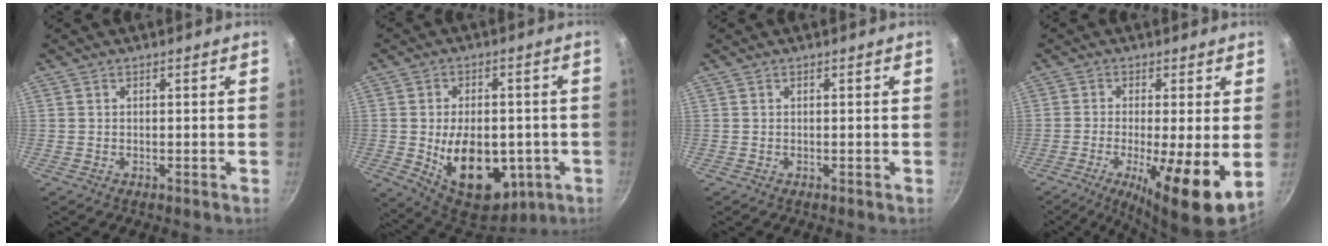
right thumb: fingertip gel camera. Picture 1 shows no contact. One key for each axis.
{"total": 18.0, "fx": -3.5, "fy": 11.3, "fz": 13.6, "tx": -0.172, "ty": -0.004, "tz": -0.032}
{"total": 0.0}
{"total": 11.7, "fx": -2.4, "fy": 2.0, "fz": 11.3, "tx": -0.192, "ty": -0.013, "tz": -0.040}